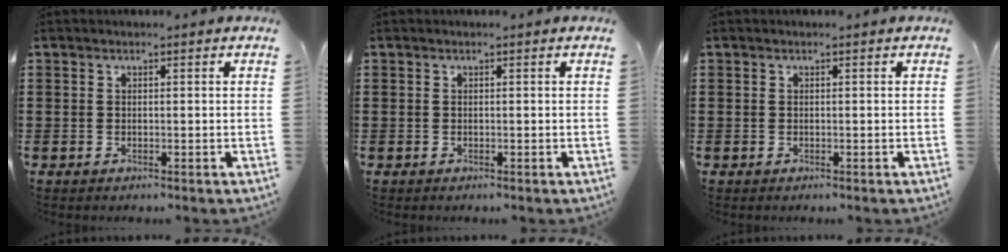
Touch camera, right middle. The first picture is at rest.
{"total": 0.0}
{"total": 0.0}